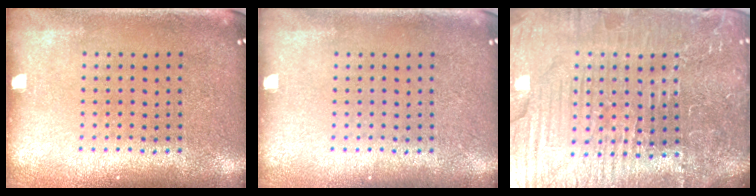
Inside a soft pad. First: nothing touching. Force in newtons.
{"total": 0.0}
{"total": 6.1, "press": 5.5, "slide": 2.5}